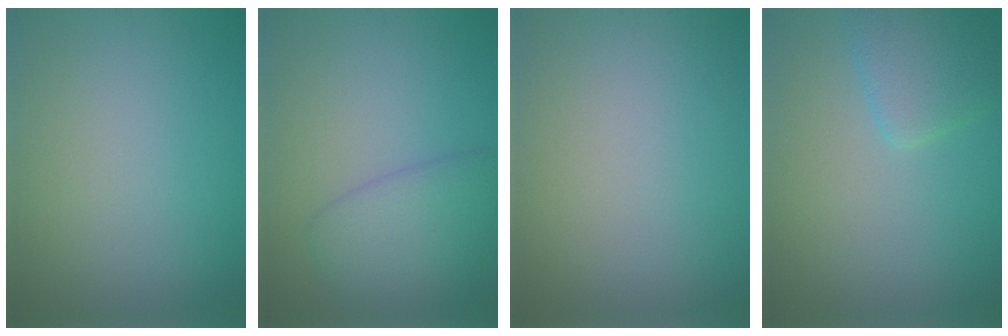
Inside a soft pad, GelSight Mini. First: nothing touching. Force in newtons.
{"total": 3.9, "press": 3.9, "slide": 0.2}
{"total": 0.0}
{"total": 3.0, "press": 3.0, "slide": 0.3}